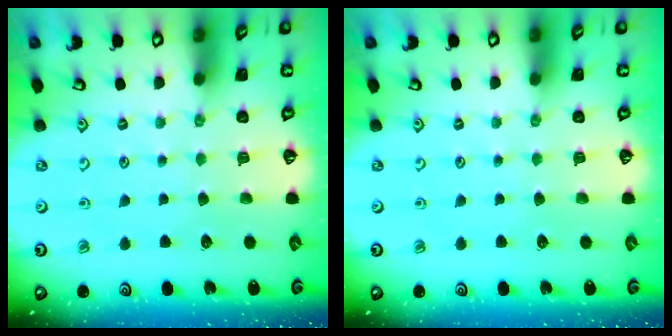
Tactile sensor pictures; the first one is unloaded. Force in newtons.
{"total": 0.0}